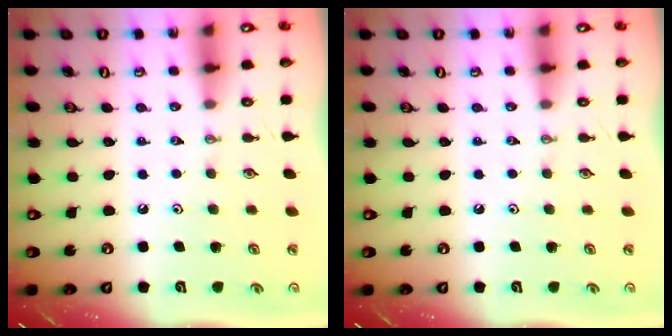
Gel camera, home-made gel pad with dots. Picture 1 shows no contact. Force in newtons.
{"total": 0.0}